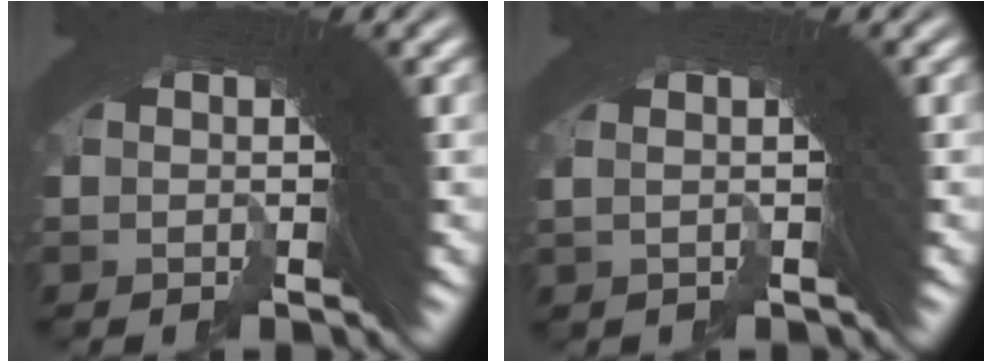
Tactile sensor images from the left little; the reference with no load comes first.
{"total": 1.3, "force": [0.4, -0.1, 1.3], "torque": [-0.003, 0.016, 0.000]}